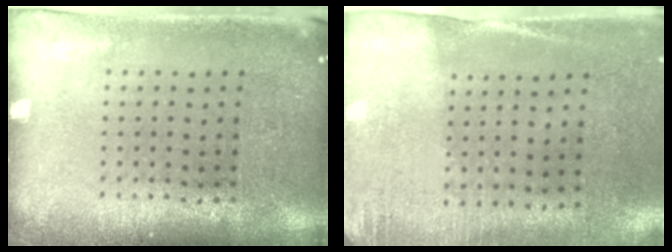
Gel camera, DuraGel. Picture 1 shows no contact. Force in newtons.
{"total": 2.7, "press": 2.4, "slide": 1.3}